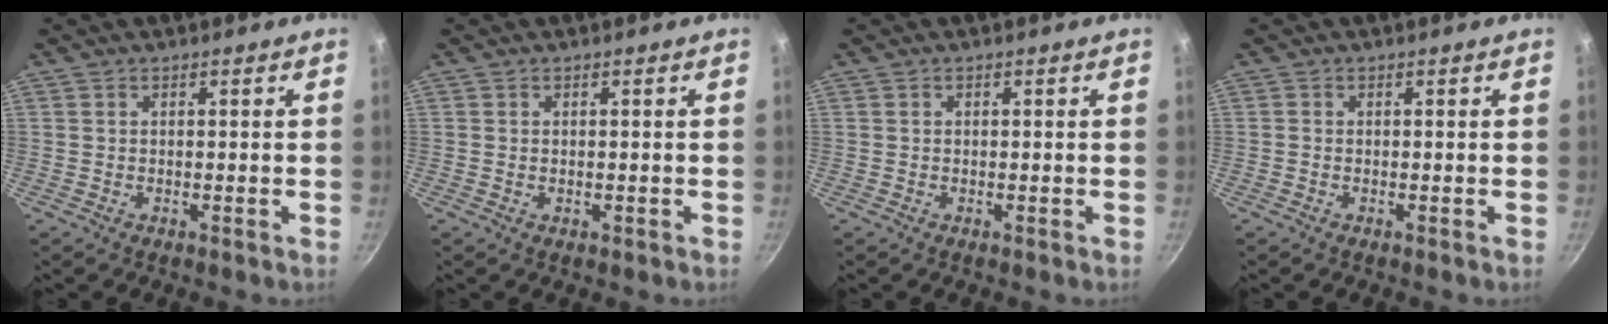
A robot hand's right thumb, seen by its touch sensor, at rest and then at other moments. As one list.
[{"total": 0.6, "force": [0.0, 0.4, 0.5], "torque": [-0.005, 0.001, 0.000]}, {"total": 0.0}, {"total": 0.0}]